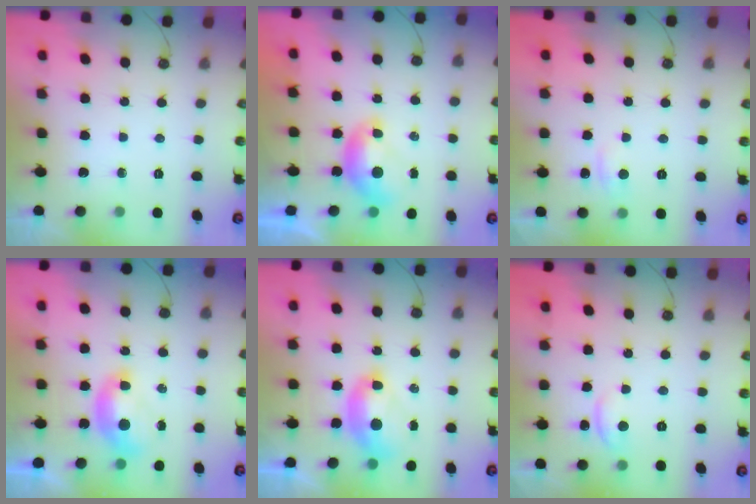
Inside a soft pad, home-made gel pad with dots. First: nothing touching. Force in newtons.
{"total": 0.0}
{"total": 1.9, "press": 1.8, "slide": 0.6}
{"total": 1.4, "press": 1.4, "slide": 0.4}
{"total": 2.5, "press": 2.5, "slide": 0.6}
{"total": 0.6, "press": 0.5, "slide": 0.3}